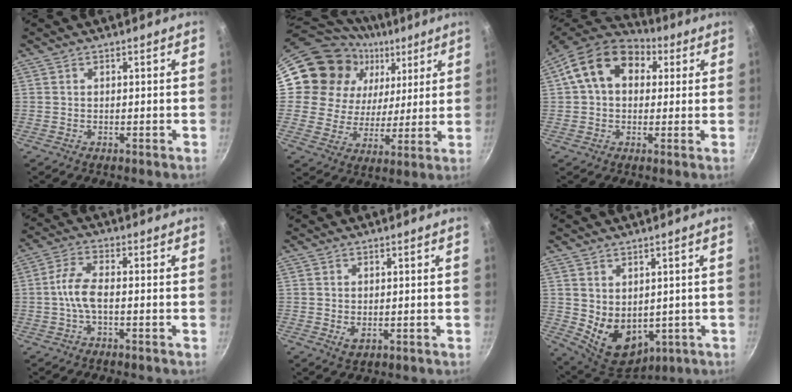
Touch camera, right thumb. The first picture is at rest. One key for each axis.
{"total": 17.7, "fx": 9.2, "fy": 13.2, "fz": 7.4, "tx": -0.107, "ty": -0.039, "tz": 0.158}
{"total": 15.2, "fx": 4.4, "fy": 10.9, "fz": 9.5, "tx": -0.138, "ty": 0.021, "tz": 0.056}
{"total": 5.7, "fx": -1.3, "fy": 2.2, "fz": 5.0, "tx": -0.116, "ty": 0.023, "tz": -0.034}
{"total": 2.0, "fx": -0.1, "fy": 1.3, "fz": 1.5, "tx": -0.027, "ty": -0.004, "tz": 0.001}
{"total": 10.3, "fx": 0.0, "fy": 7.6, "fz": 7.0, "tx": -0.092, "ty": -0.018, "tz": 0.032}